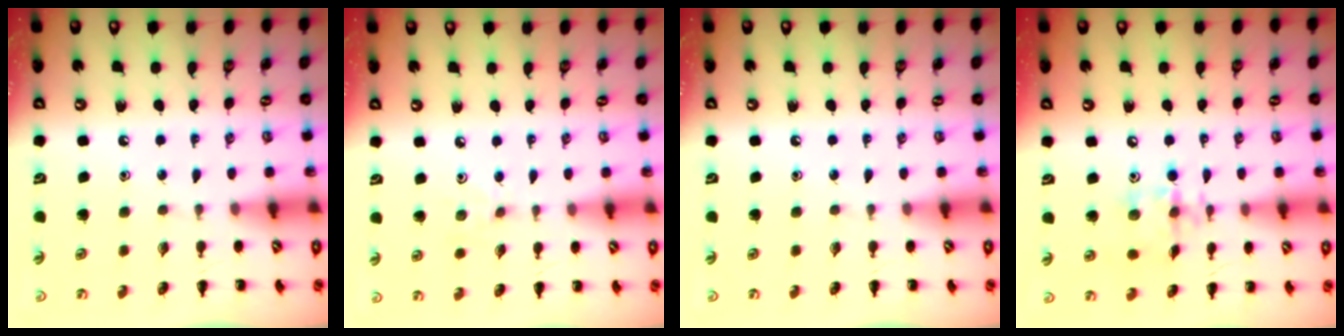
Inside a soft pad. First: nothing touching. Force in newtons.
{"total": 2.7, "press": 2.5, "slide": 0.9}
{"total": 0.0}
{"total": 8.7, "press": 8.7, "slide": 0.8}